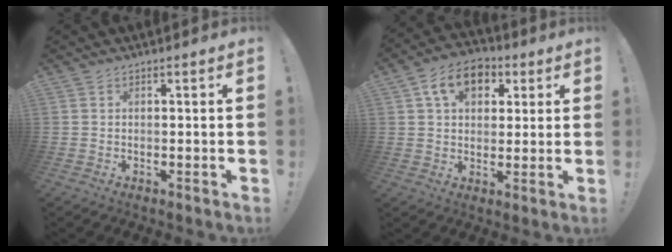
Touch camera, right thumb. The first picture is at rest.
{"total": 11.6, "force": [4.6, 8.4, 6.5], "torque": [-0.095, -0.004, 0.086]}